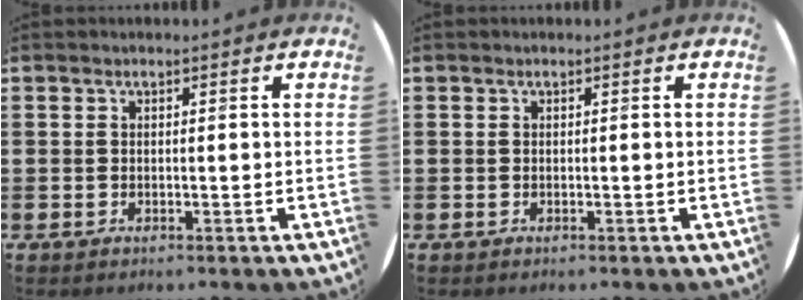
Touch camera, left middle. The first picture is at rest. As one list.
[{"total": 0.0}]